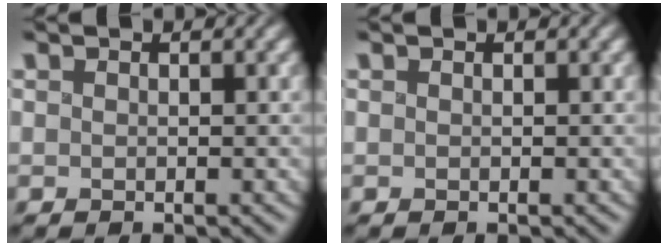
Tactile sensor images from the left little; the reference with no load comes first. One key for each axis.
{"total": 0.0}